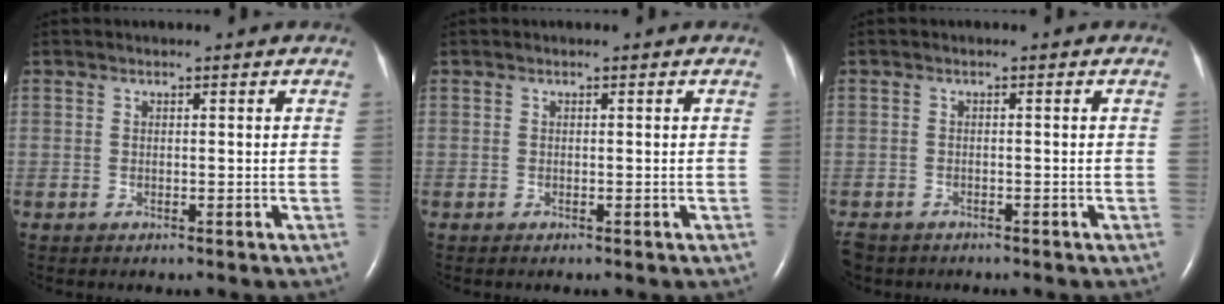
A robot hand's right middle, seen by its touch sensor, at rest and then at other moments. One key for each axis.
{"total": 0.0}
{"total": 5.0, "fx": -3.8, "fy": 3.0, "fz": 1.2, "tx": -0.031, "ty": -0.005, "tz": -0.062}